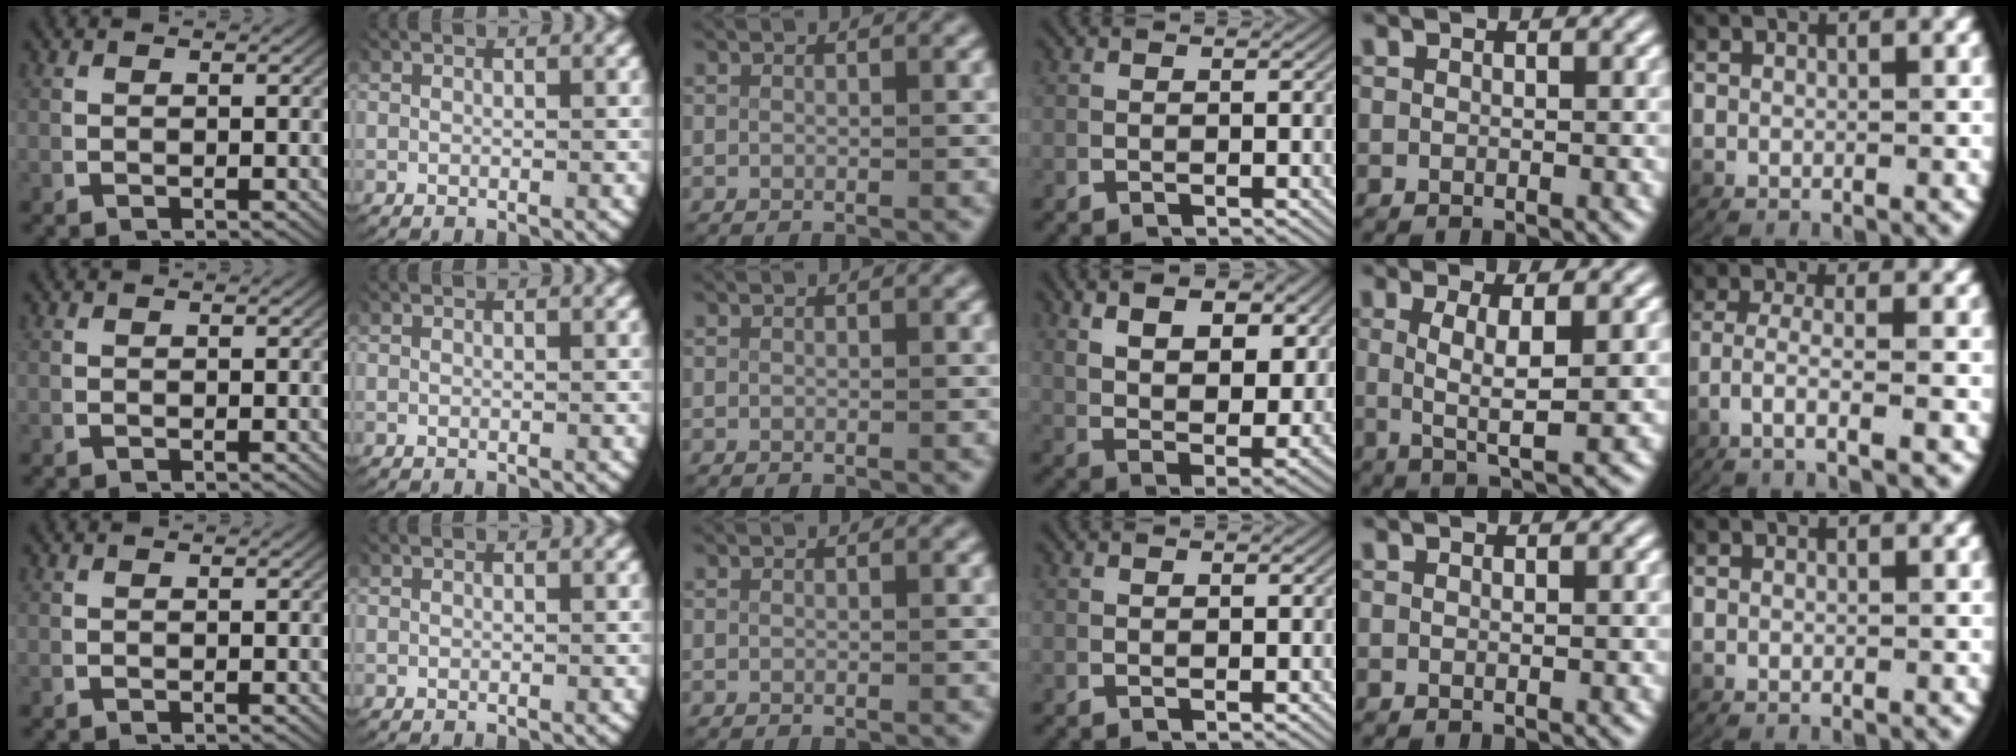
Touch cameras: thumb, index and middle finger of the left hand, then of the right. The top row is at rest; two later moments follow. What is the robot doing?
{"motion": "lift_and_place", "object": "towel"}